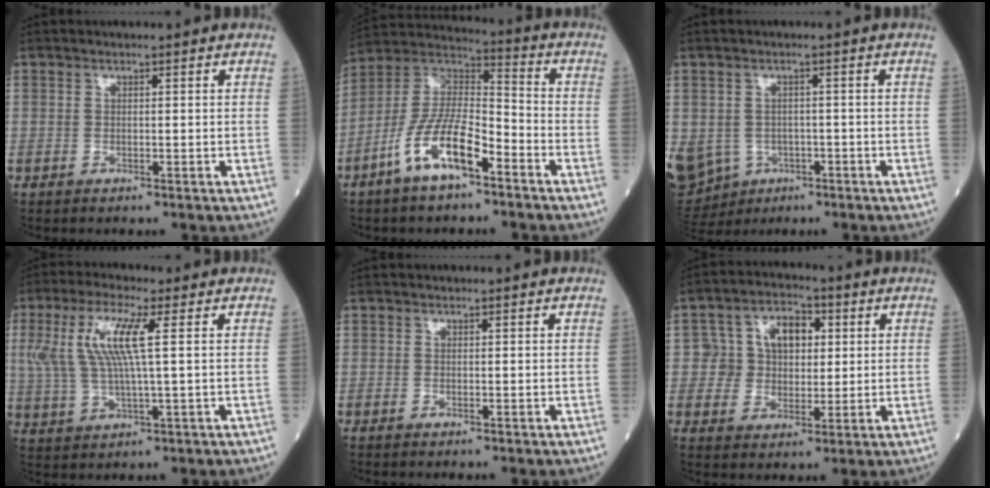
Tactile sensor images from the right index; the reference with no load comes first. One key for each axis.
{"total": 12.3, "fx": -6.5, "fy": 3.7, "fz": 9.7, "tx": -0.204, "ty": 0.008, "tz": -0.124}
{"total": 18.5, "fx": -7.1, "fy": 15.4, "fz": 7.3, "tx": -0.239, "ty": -0.005, "tz": -0.091}
{"total": 9.2, "fx": 2.4, "fy": 1.0, "fz": 8.8, "tx": -0.209, "ty": 0.016, "tz": 0.049}
{"total": 0.0}
{"total": 7.9, "fx": 1.8, "fy": 6.3, "fz": 4.5, "tx": -0.069, "ty": 0.025, "tz": 0.034}